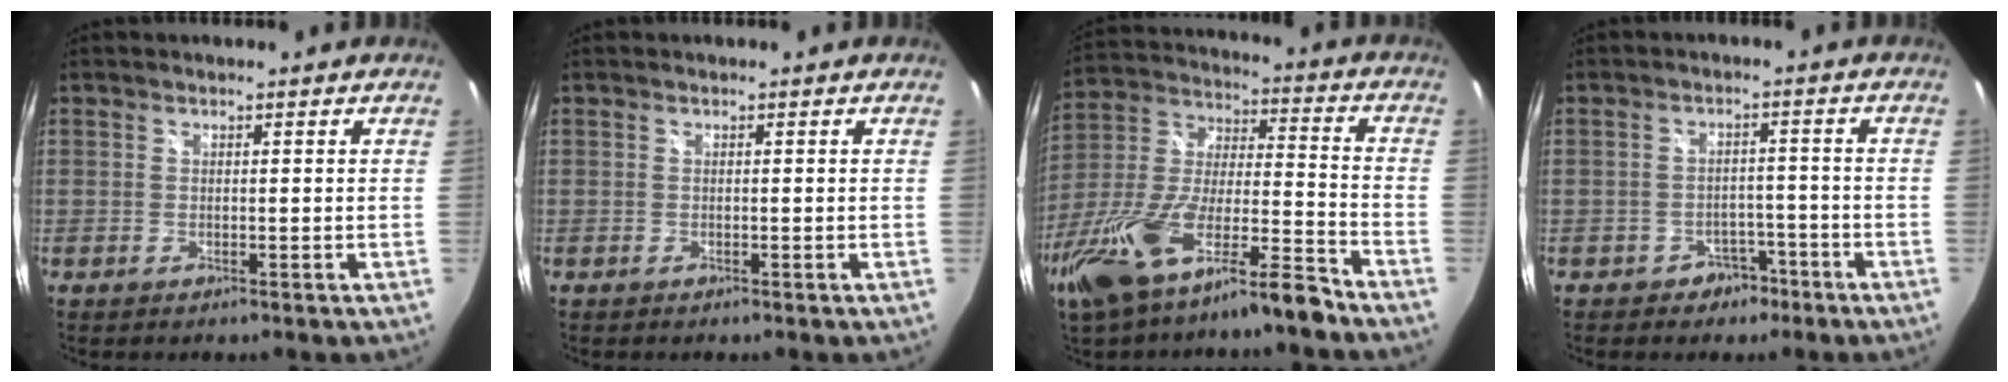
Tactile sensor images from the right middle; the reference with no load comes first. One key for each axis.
{"total": 0.0}
{"total": 19.3, "fx": -13.5, "fy": 3.7, "fz": 13.3, "tx": -0.270, "ty": -0.018, "tz": -0.247}
{"total": 4.3, "fx": -2.9, "fy": 3.1, "fz": 0.9, "tx": -0.020, "ty": 0.015, "tz": -0.035}